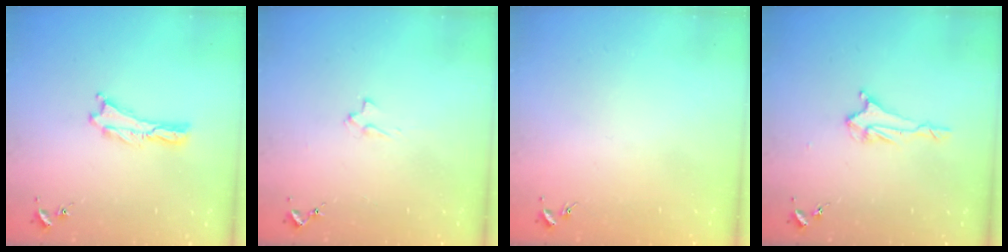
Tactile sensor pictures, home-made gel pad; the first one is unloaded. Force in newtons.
{"total": 2.1, "press": 2.1, "slide": 0.3}
{"total": 0.0}
{"total": 2.1, "press": 2.0, "slide": 0.4}